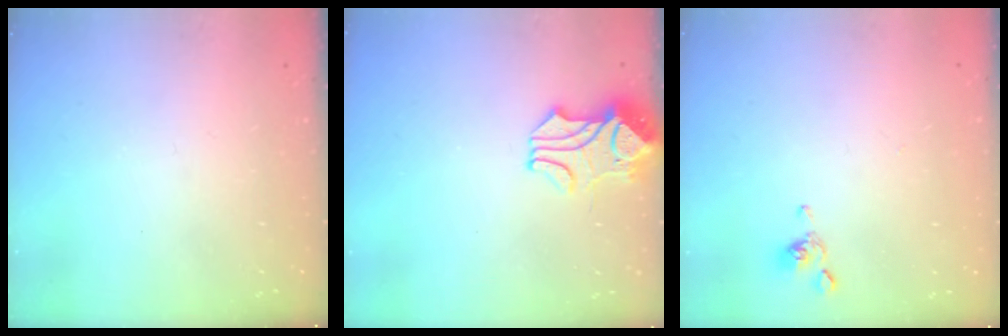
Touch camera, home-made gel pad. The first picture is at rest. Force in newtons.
{"total": 2.4, "press": 2.0, "slide": 1.2}
{"total": 2.2, "press": 2.2, "slide": 0.2}